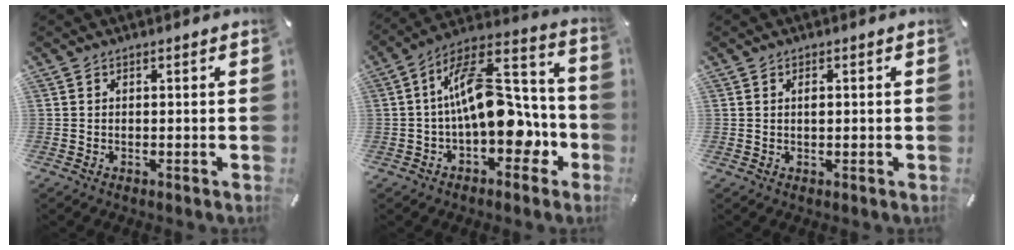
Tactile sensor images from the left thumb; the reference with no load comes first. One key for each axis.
{"total": 18.6, "fx": 0.4, "fy": 11.0, "fz": 15.0, "tx": -0.240, "ty": -0.013, "tz": 0.008}
{"total": 1.3, "fx": 0.3, "fy": 0.7, "fz": 1.1, "tx": -0.023, "ty": 0.004, "tz": 0.003}